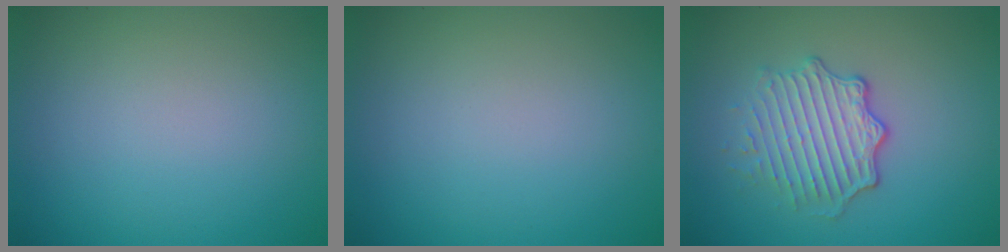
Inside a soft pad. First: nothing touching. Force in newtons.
{"total": 0.0}
{"total": 4.5, "press": 3.2, "slide": 3.2}